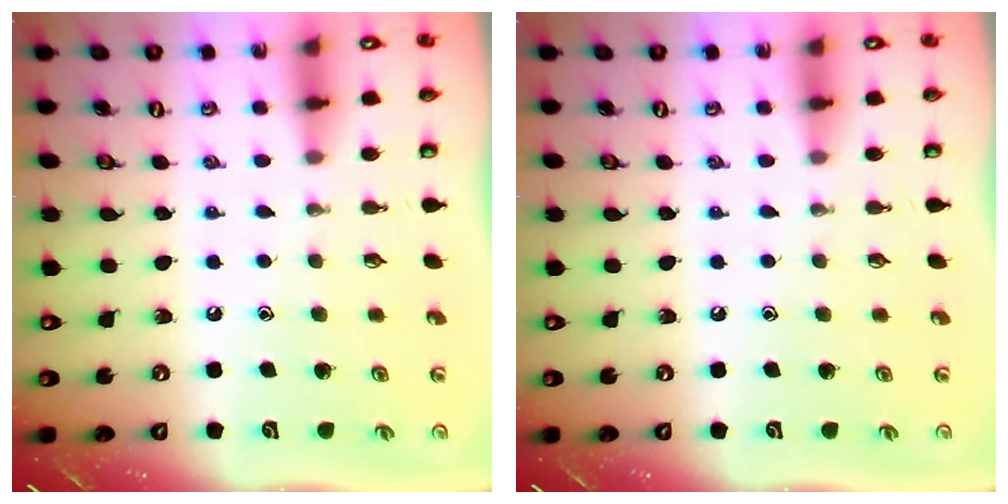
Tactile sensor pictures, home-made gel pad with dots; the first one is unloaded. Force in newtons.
{"total": 0.0}